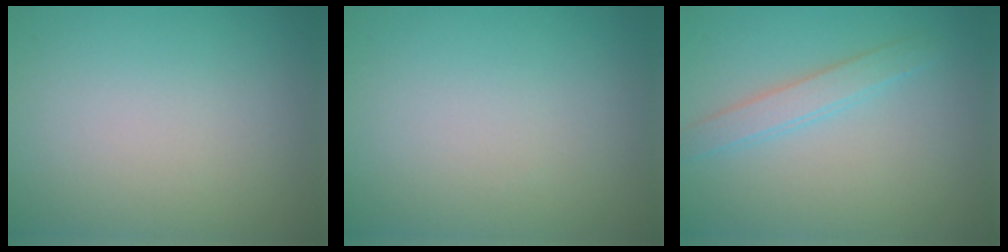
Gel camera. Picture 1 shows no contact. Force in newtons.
{"total": 0.0}
{"total": 1.7, "press": 1.7, "slide": 0.1}